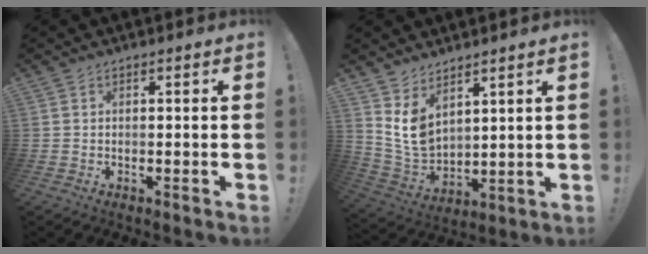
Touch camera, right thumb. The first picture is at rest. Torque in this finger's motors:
{"motor_torque": [0.10, 0.18, 0.73, 0.39, 0.04]}